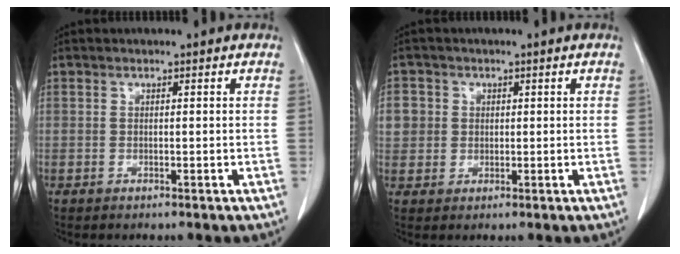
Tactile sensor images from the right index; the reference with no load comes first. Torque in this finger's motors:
{"motor_torque": [0.19, 0.12, 0.10, 0.03]}